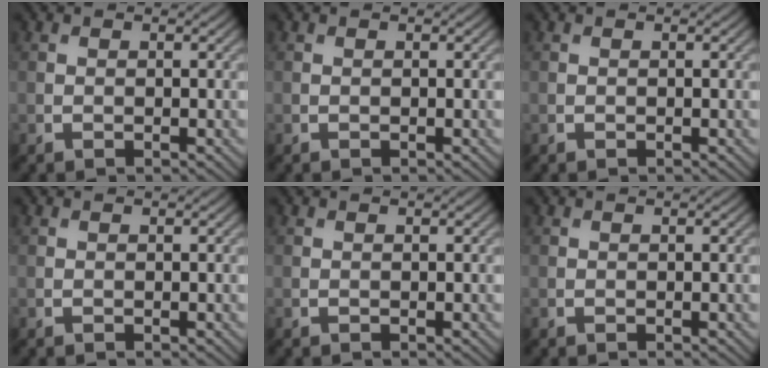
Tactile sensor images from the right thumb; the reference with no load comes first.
{"total": 0.0}
{"total": 0.0}
{"total": 0.0}
{"total": 0.0}
{"total": 0.0}